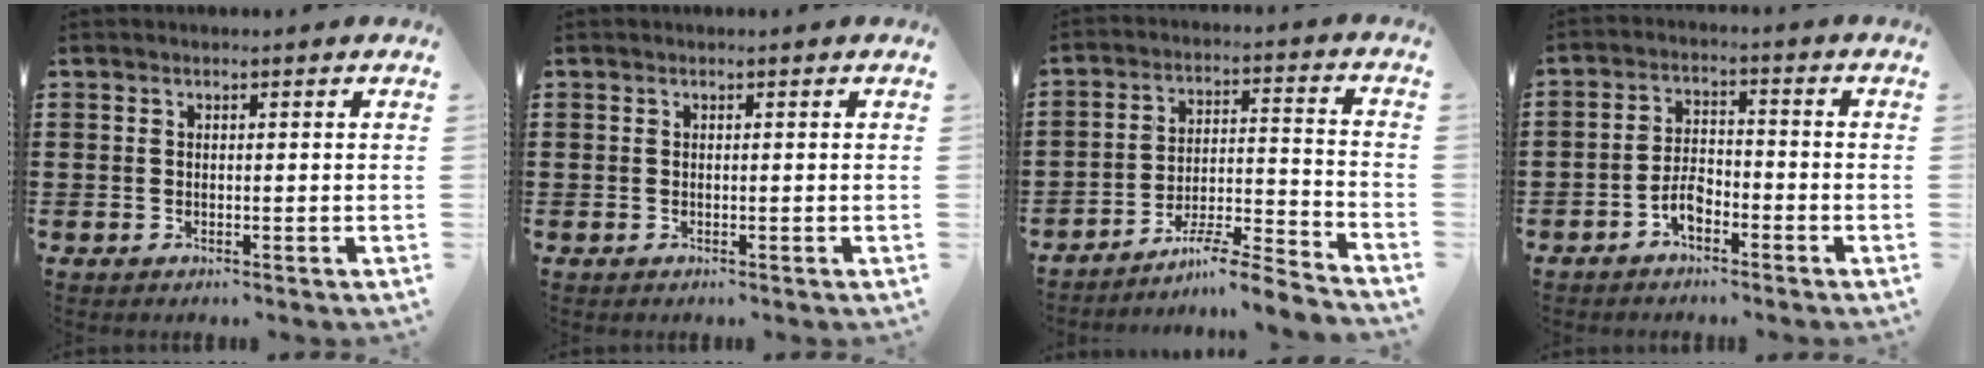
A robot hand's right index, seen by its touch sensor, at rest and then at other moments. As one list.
[{"total": 0.0}, {"total": 7.0, "force": [-6.5, 0.1, 2.7], "torque": [-0.045, 0.000, -0.127]}, {"total": 4.1, "force": [-2.4, 1.9, 2.7], "torque": [-0.061, 0.003, -0.050]}]